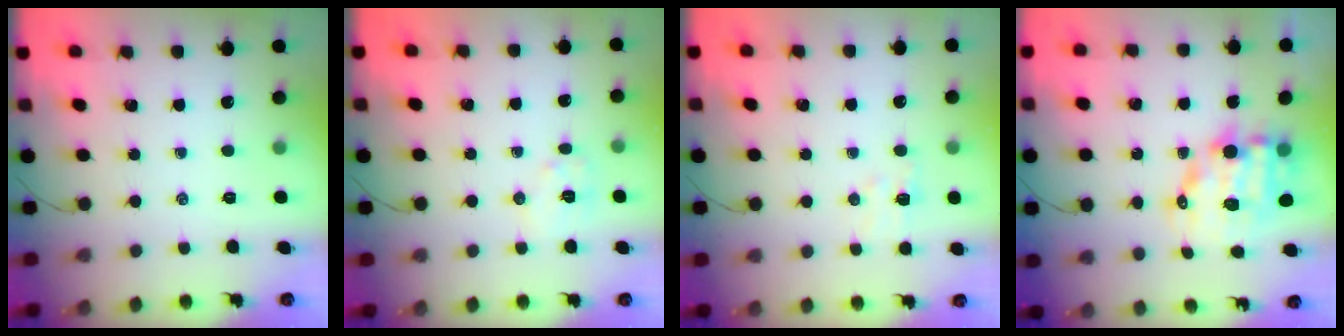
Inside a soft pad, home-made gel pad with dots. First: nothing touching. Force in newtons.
{"total": 6.2, "press": 6.2, "slide": 0.9}
{"total": 5.0, "press": 4.8, "slide": 1.0}
{"total": 12.1, "press": 11.8, "slide": 3.0}